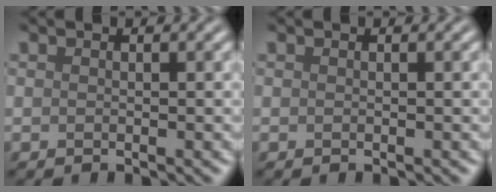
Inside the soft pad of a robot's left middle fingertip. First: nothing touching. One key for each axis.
{"total": 0.0}